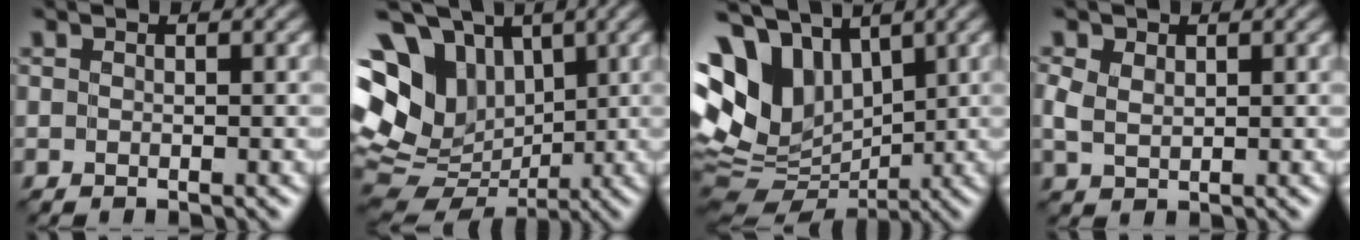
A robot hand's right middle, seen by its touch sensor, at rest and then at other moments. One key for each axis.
{"total": 14.6, "fx": 3.0, "fy": 11.6, "fz": 8.3, "tx": -0.179, "ty": 0.027, "tz": 0.056}
{"total": 11.4, "fx": 3.9, "fy": 8.2, "fz": 6.9, "tx": -0.143, "ty": 0.019, "tz": 0.079}
{"total": 2.2, "fx": 0.8, "fy": 1.6, "fz": 1.4, "tx": -0.039, "ty": 0.004, "tz": 0.016}